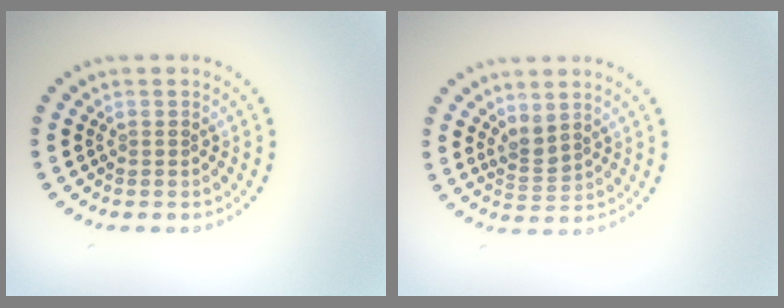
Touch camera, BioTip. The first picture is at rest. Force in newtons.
{"total": 1.8, "press": 1.4, "slide": 1.0}